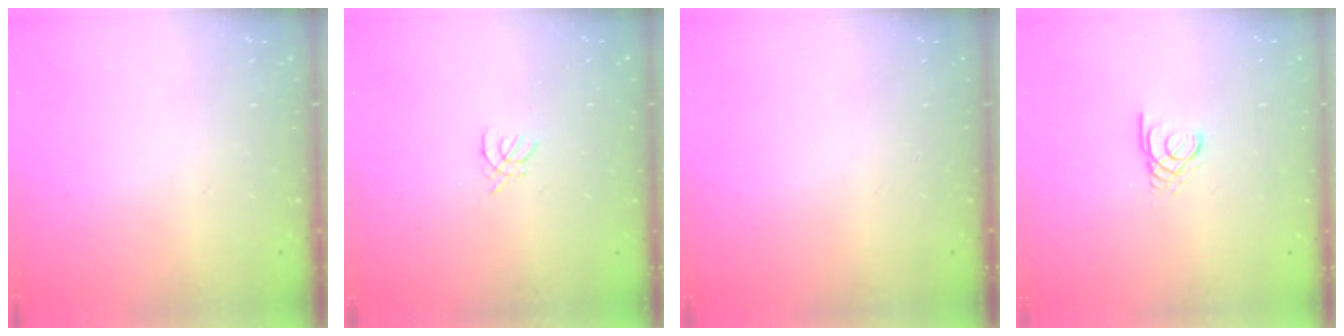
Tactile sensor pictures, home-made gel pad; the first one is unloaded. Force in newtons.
{"total": 1.8, "press": 1.8, "slide": 0.4}
{"total": 0.0}
{"total": 2.4, "press": 2.4, "slide": 0.3}